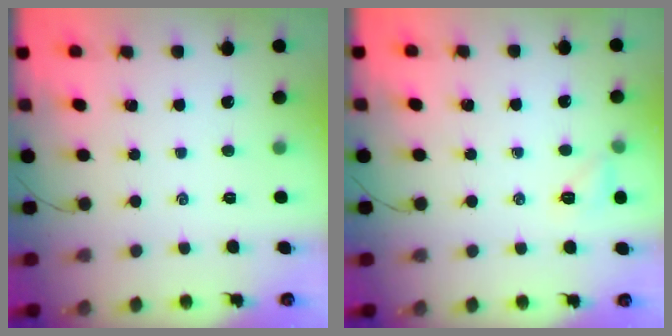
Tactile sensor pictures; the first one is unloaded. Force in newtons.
{"total": 6.2, "press": 6.0, "slide": 1.3}